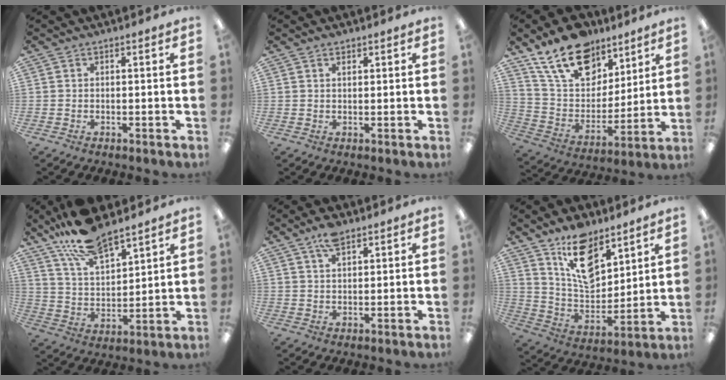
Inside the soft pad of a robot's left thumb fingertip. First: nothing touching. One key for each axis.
{"total": 1.3, "fx": 0.9, "fy": 0.6, "fz": 0.7, "tx": -0.007, "ty": -0.002, "tz": 0.014}
{"total": 19.3, "fx": 13.2, "fy": 11.1, "fz": 8.7, "tx": -0.162, "ty": -0.067, "tz": 0.242}
{"total": 14.1, "fx": 11.8, "fy": 4.0, "fz": 6.5, "tx": -0.146, "ty": -0.062, "tz": 0.217}
{"total": 5.2, "fx": 3.8, "fy": 1.9, "fz": 3.1, "tx": -0.061, "ty": -0.008, "tz": 0.067}
{"total": 14.8, "fx": 10.1, "fy": 7.7, "fz": 7.6, "tx": -0.130, "ty": -0.057, "tz": 0.187}